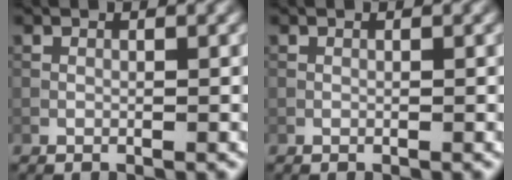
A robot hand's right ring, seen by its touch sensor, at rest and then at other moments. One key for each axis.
{"total": 0.0}